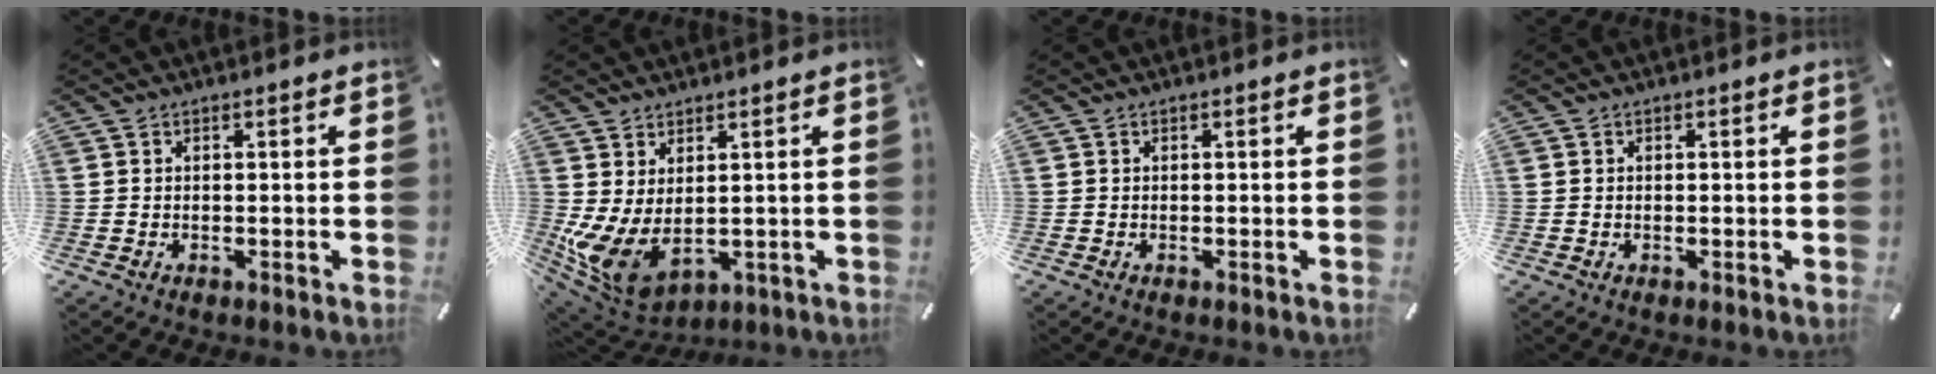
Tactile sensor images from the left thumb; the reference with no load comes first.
{"total": 8.8, "force": [-0.9, 5.4, 6.8], "torque": [-0.155, -0.019, -0.007]}
{"total": 0.0}
{"total": 0.0}